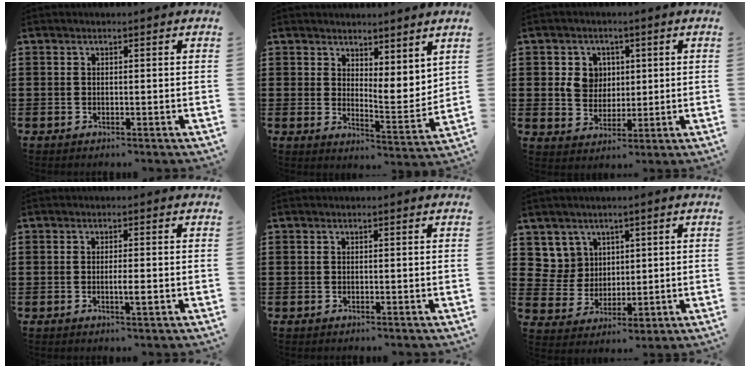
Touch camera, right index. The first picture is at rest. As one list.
[{"total": 5.0, "force": [4.6, 1.8, 1.1], "torque": [-0.022, -0.033, 0.083]}, {"total": 5.5, "force": [1.1, 4.7, 2.6], "torque": [-0.061, 0.010, 0.016]}, {"total": 2.0, "force": [-0.6, 0.1, 1.9], "torque": [-0.035, -0.002, -0.011]}, {"total": 0.0}, {"total": 6.1, "force": [2.8, 5.4, 0.6], "torque": [-0.043, 0.009, 0.057]}]